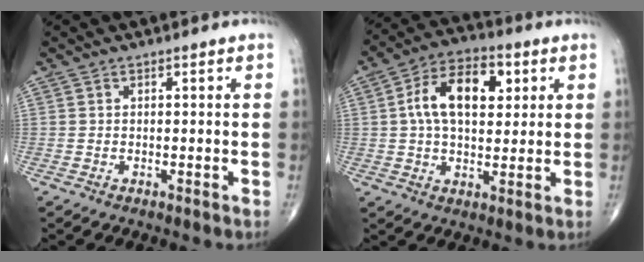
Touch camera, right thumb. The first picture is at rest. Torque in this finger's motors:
{"motor_torque": [0.53, 2.31, 1.13, 0.26, 0.12]}